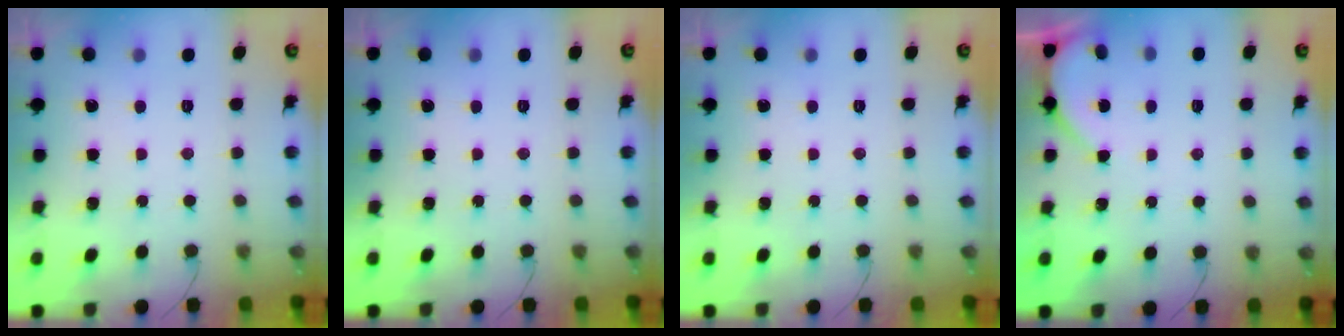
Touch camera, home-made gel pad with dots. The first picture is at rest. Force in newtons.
{"total": 0.0}
{"total": 0.0}
{"total": 2.2, "press": 2.2, "slide": 0.3}